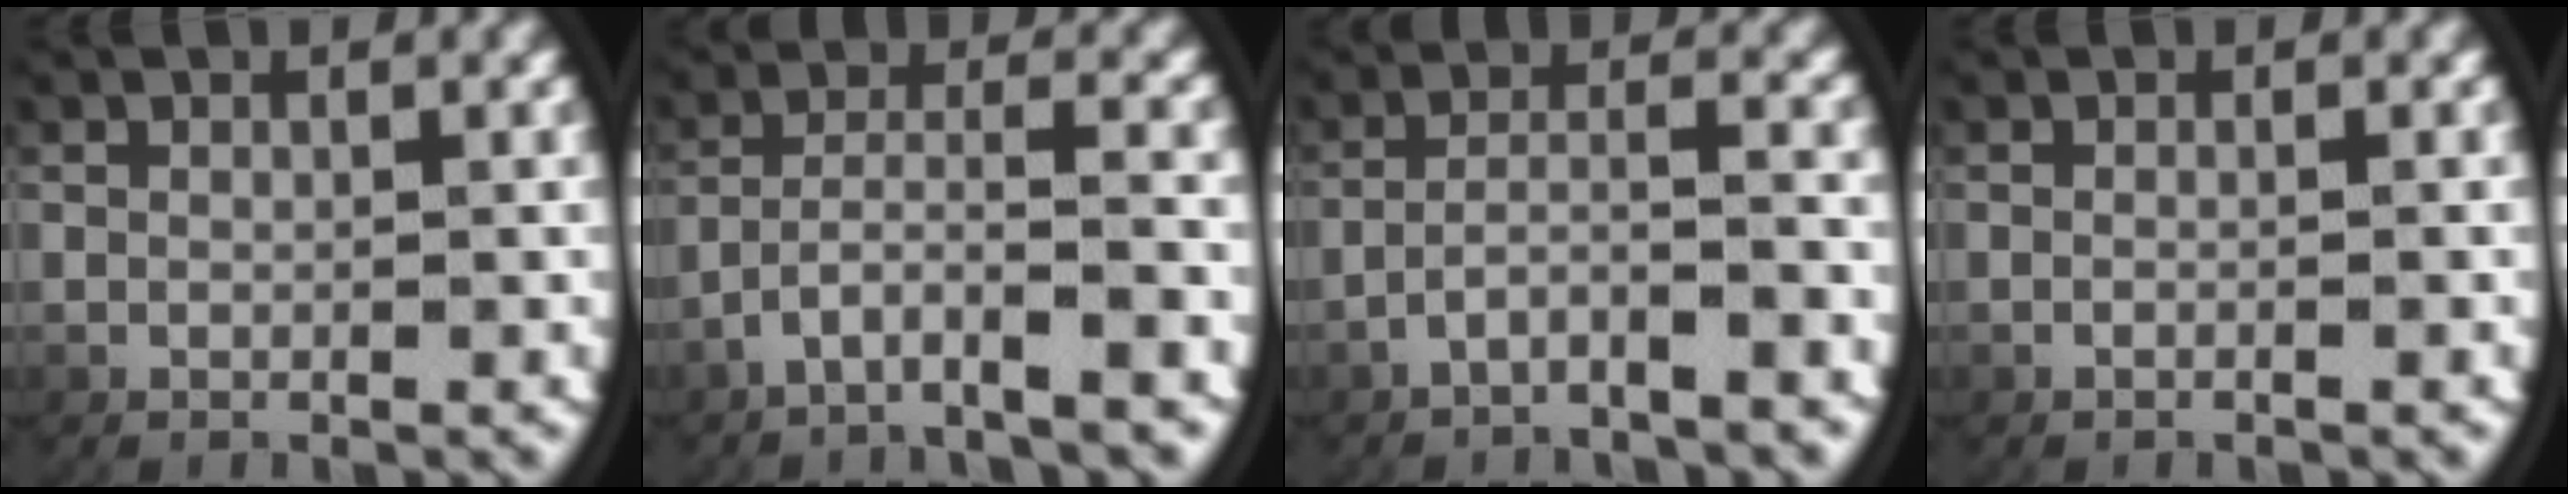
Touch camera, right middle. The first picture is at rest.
{"total": 4.1, "force": [-2.9, 0.6, 2.9], "torque": [-0.064, -0.014, -0.040]}
{"total": 3.8, "force": [-3.2, 0.3, 2.0], "torque": [-0.050, -0.013, -0.047]}
{"total": 0.7, "force": [-0.6, -0.1, 0.3], "torque": [-0.008, 0.002, -0.011]}